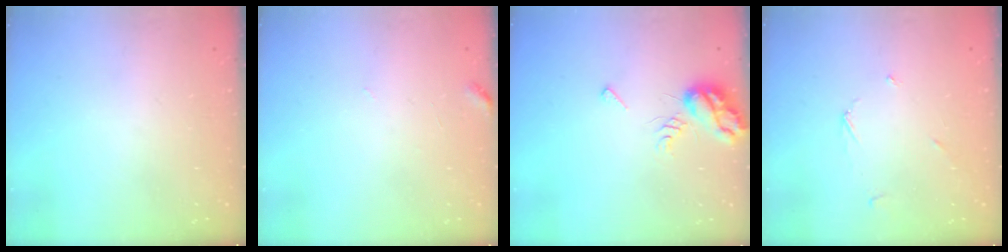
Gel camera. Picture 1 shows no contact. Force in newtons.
{"total": 3.2, "press": 3.2, "slide": 0.4}
{"total": 8.1, "press": 8.0, "slide": 1.0}
{"total": 2.5, "press": 2.5, "slide": 0.2}